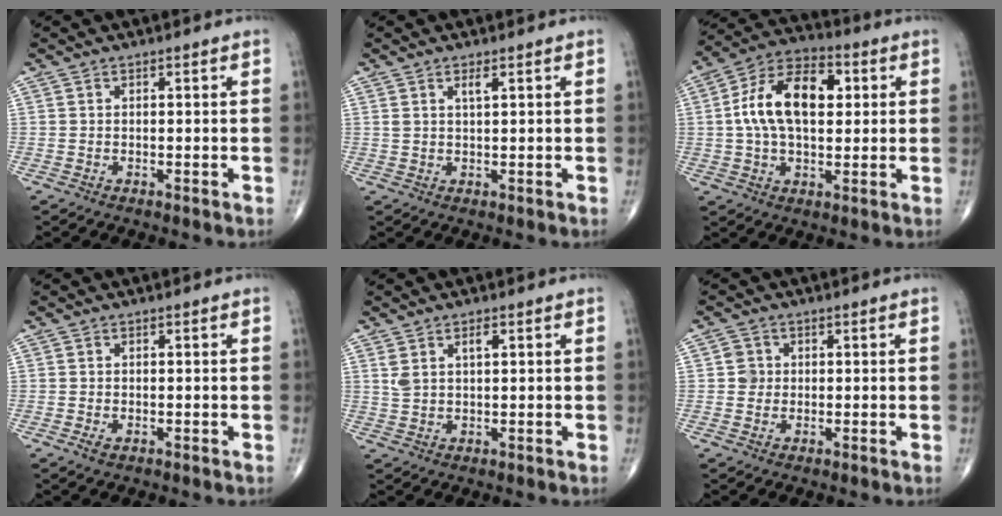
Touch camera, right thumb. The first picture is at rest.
{"total": 1.8, "force": [1.0, 0.3, 1.4], "torque": [-0.029, -0.004, 0.021]}
{"total": 15.3, "force": [2.3, 8.7, 12.4], "torque": [-0.212, 0.024, 0.033]}
{"total": 1.3, "force": [-0.6, 0.7, 0.9], "torque": [-0.021, 0.000, -0.009]}
{"total": 3.5, "force": [1.5, 1.6, 2.7], "torque": [-0.052, 0.002, 0.034]}
{"total": 2.4, "force": [0.1, 2.3, 0.6], "torque": [0.005, 0.005, 0.000]}